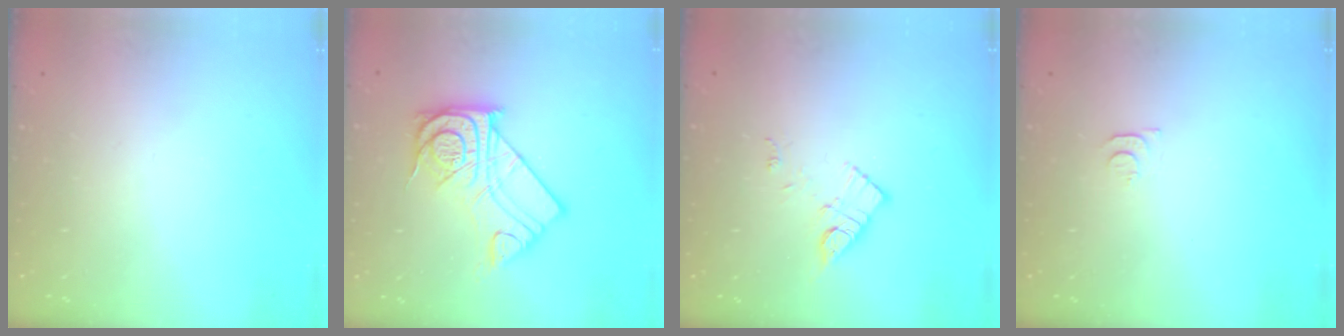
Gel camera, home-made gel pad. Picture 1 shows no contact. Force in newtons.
{"total": 16.6, "press": 16.5, "slide": 1.4}
{"total": 10.4, "press": 10.4, "slide": 0.6}
{"total": 3.7, "press": 3.6, "slide": 0.4}